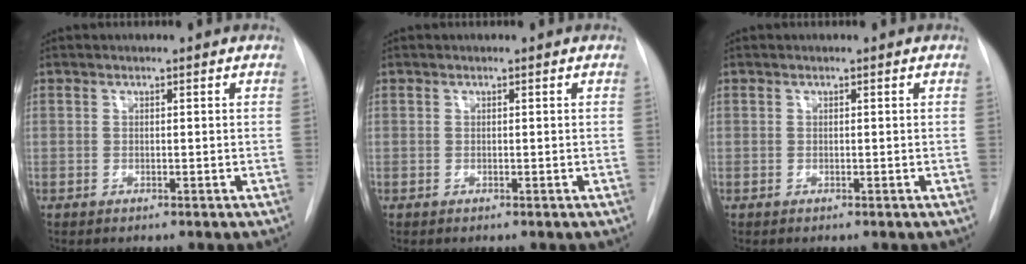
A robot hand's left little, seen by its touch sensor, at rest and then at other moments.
{"total": 0.0}
{"total": 0.0}